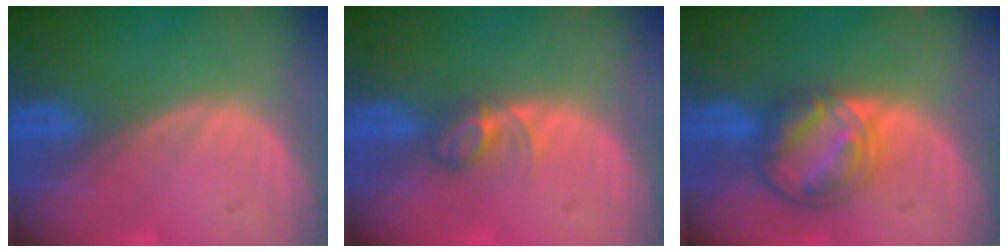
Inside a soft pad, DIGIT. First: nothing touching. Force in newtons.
{"total": 2.8, "press": 2.8, "slide": 0.4}
{"total": 8.1, "press": 6.9, "slide": 4.2}